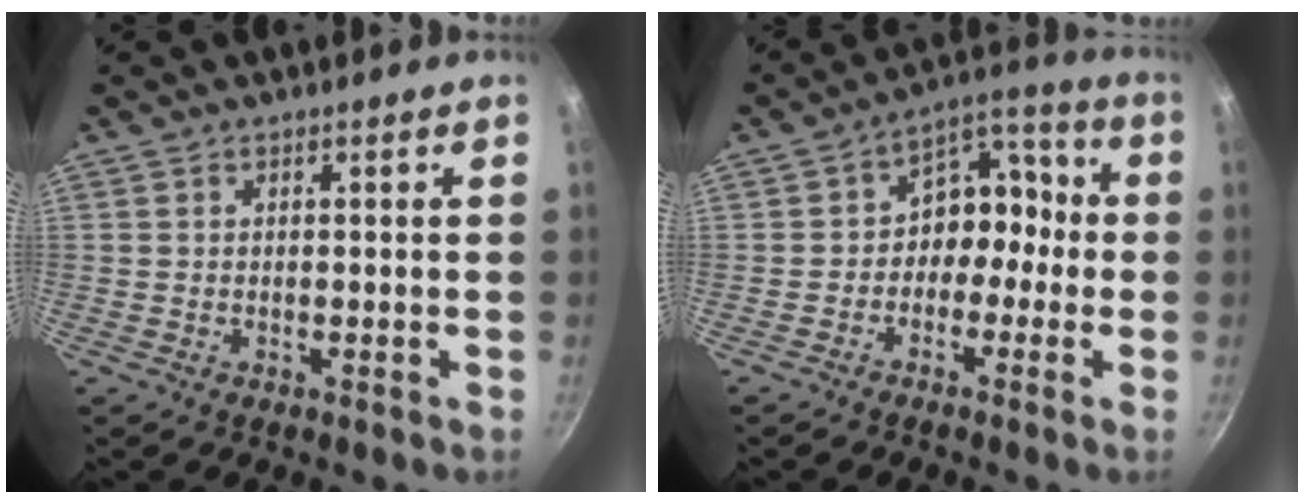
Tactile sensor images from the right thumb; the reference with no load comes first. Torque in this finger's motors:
{"motor_torque": [-0.47, 0.68, 0.01, 0.16, 0.05]}